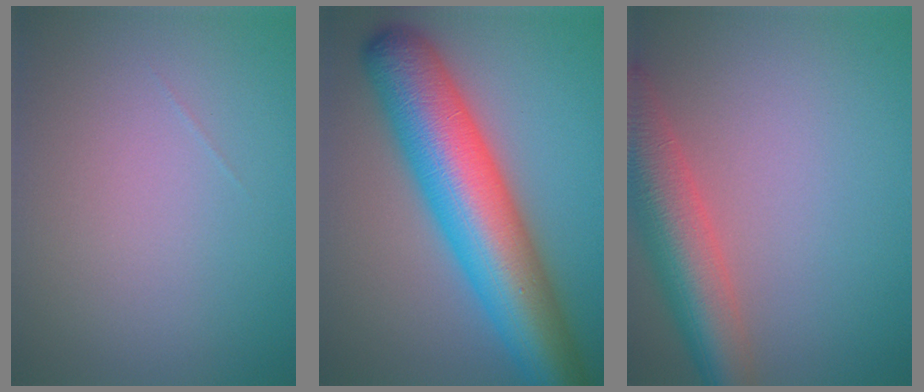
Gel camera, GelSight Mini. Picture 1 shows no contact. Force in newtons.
{"total": 12.5, "press": 12.5, "slide": 0.2}
{"total": 7.6, "press": 7.6, "slide": 0.5}